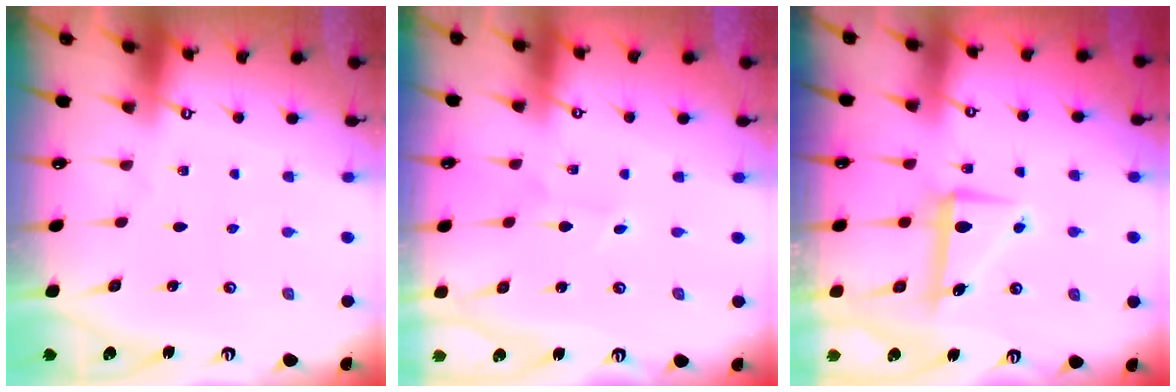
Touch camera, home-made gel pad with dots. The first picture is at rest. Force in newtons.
{"total": 1.1, "press": 1.1, "slide": 0.1}
{"total": 7.8, "press": 7.7, "slide": 1.2}